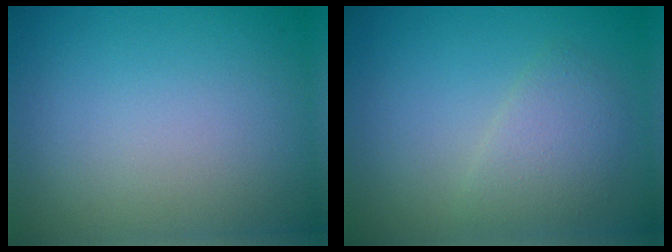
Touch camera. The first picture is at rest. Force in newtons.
{"total": 2.4, "press": 2.4, "slide": 0.2}